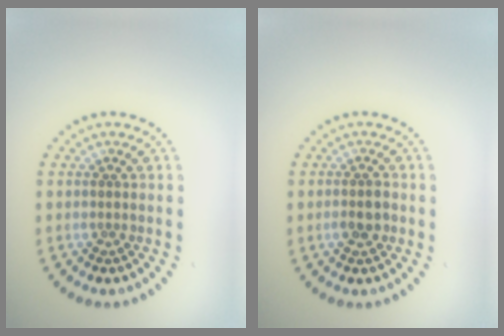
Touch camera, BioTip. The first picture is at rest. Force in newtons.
{"total": 1.7, "press": 1.6, "slide": 0.5}